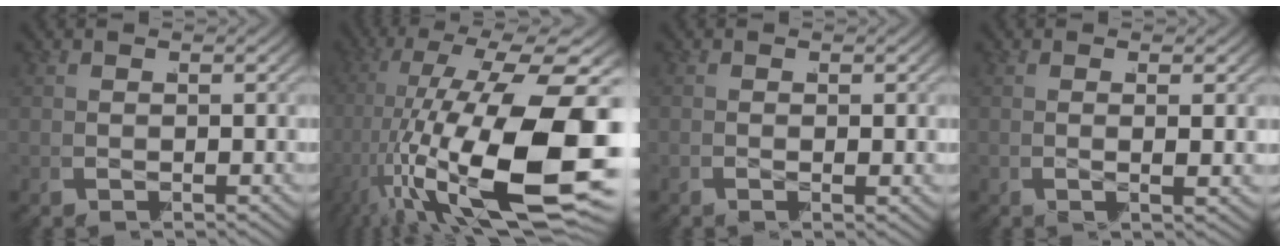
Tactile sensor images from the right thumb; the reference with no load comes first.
{"total": 19.9, "force": [-1.5, 9.1, 17.6], "torque": [-0.335, -0.044, 0.015]}
{"total": 0.5, "force": [-0.2, 0.2, 0.5], "torque": [-0.008, -0.004, -0.004]}
{"total": 1.3, "force": [0.0, -0.2, 1.2], "torque": [-0.015, 0.006, -0.006]}